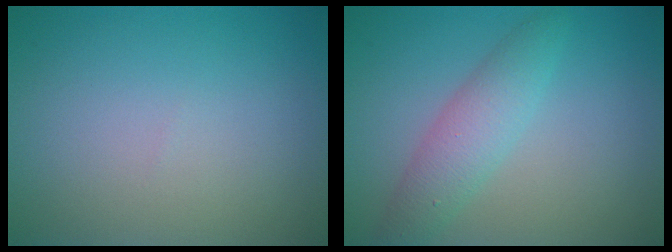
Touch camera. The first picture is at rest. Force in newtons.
{"total": 3.3, "press": 3.3, "slide": 0.0}